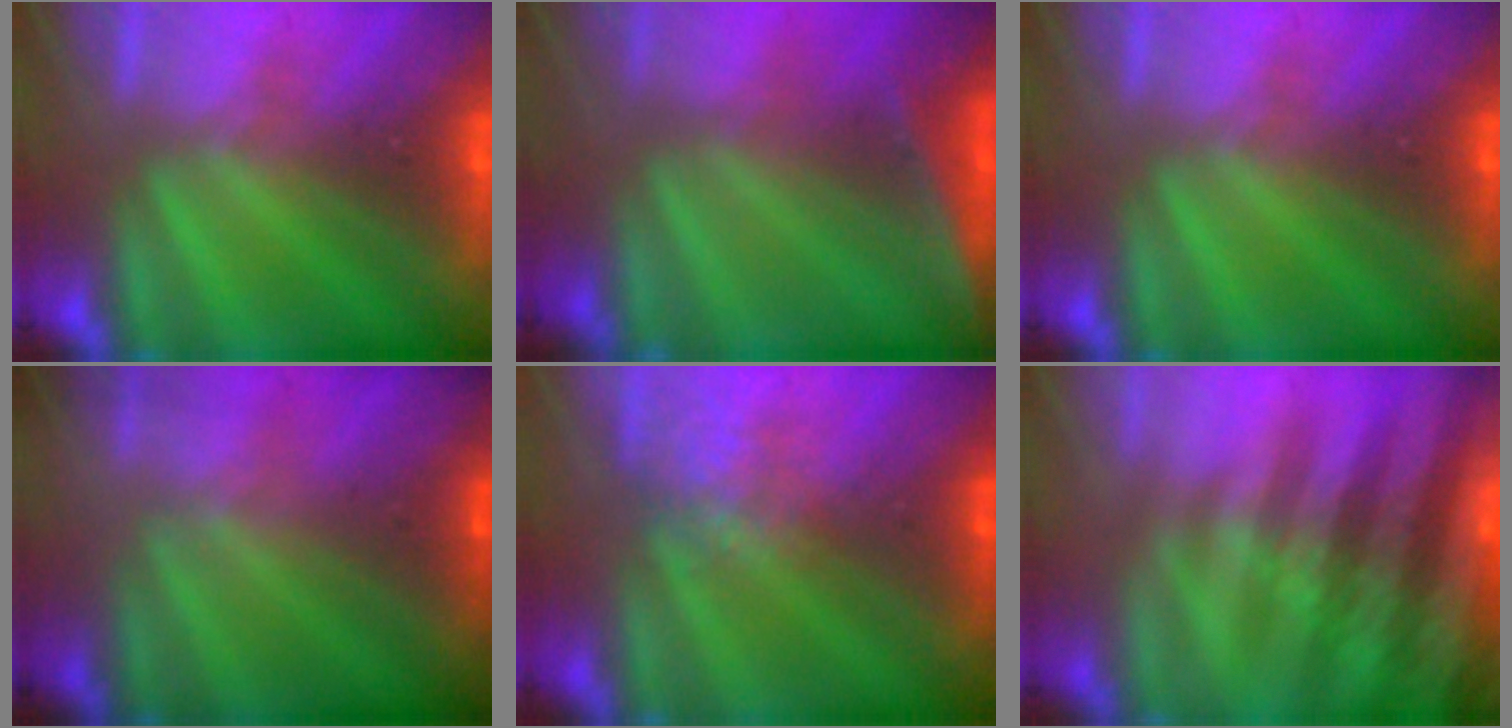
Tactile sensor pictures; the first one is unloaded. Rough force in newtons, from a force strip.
{"total": 2.8}
{"total": 0.0}
{"total": 1.8}
{"total": 4.4}
{"total": 9.6}